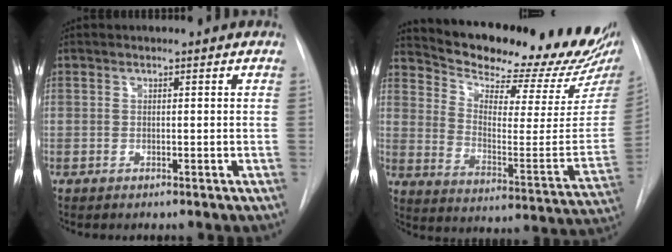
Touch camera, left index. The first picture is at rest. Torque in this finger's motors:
{"motor_torque": [0.59, -0.81, 0.10, 0.00]}